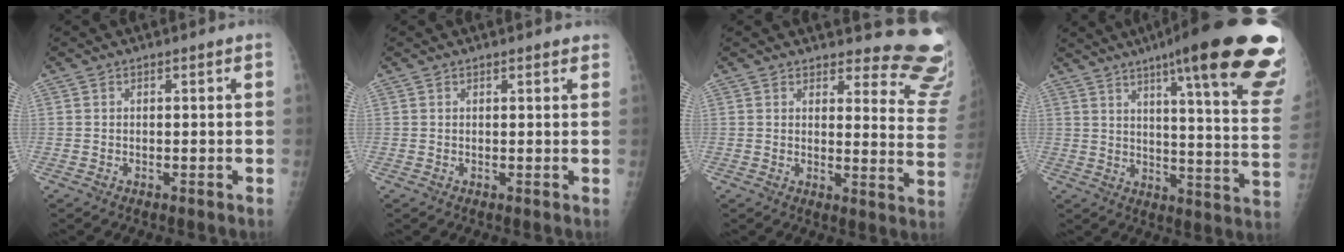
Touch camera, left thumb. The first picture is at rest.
{"total": 1.8, "force": [1.4, 0.4, 1.0], "torque": [-0.007, 0.000, 0.016]}
{"total": 14.6, "force": [14.0, 3.3, 2.6], "torque": [0.018, -0.150, 0.128]}
{"total": 29.6, "force": [18.6, 3.9, 22.7], "torque": [-0.239, -0.072, 0.243]}